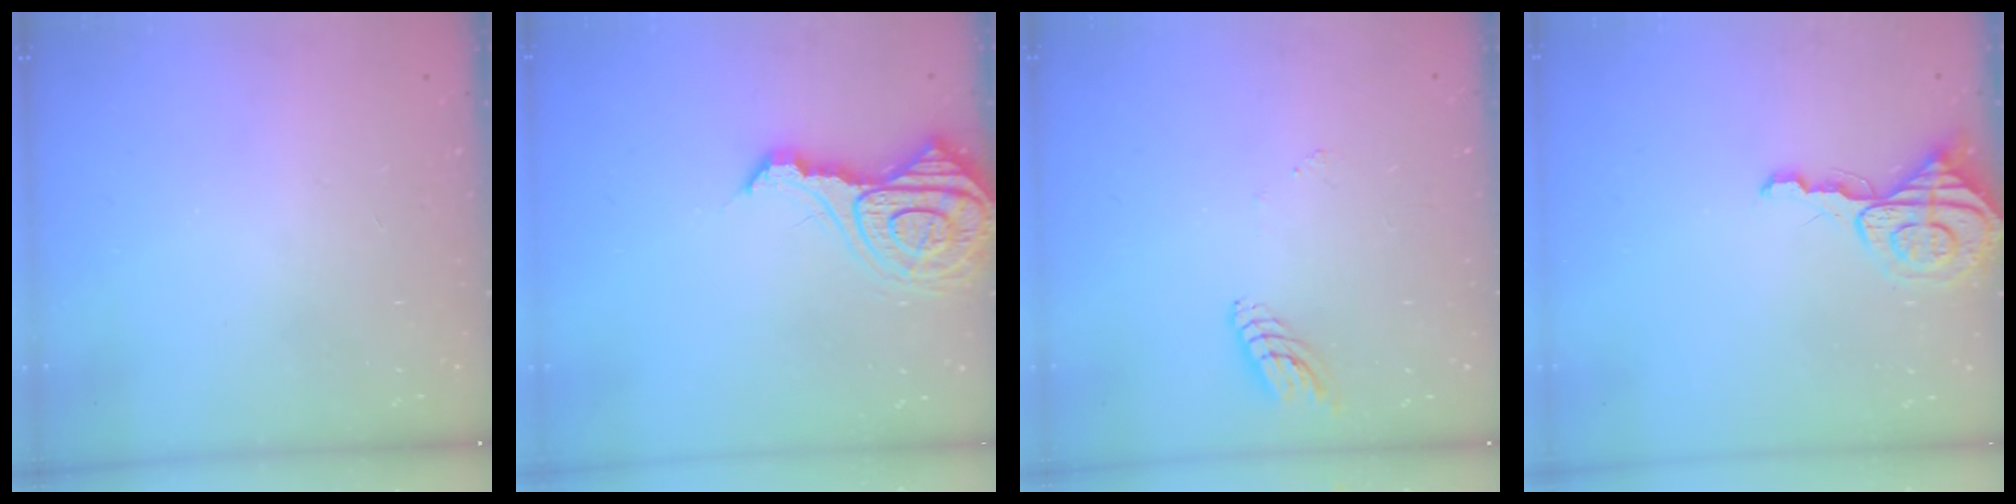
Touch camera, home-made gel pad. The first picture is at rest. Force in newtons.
{"total": 14.7, "press": 14.6, "slide": 1.8}
{"total": 6.8, "press": 6.8, "slide": 0.5}
{"total": 6.8, "press": 6.8, "slide": 0.5}